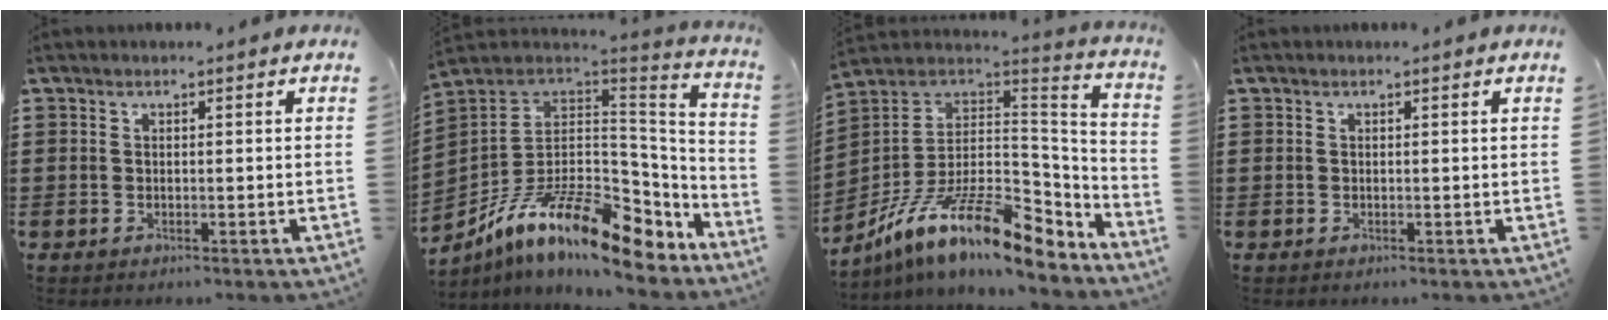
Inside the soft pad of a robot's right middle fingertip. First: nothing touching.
{"total": 15.0, "force": [-8.6, 5.2, 11.2], "torque": [-0.216, 0.016, -0.153]}
{"total": 15.2, "force": [-9.2, 4.4, 11.4], "torque": [-0.229, 0.012, -0.168]}
{"total": 0.0}